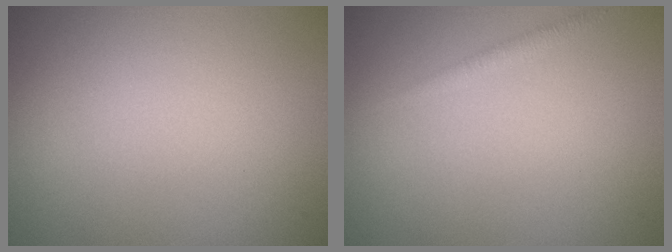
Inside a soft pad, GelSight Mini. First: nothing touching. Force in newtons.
{"total": 1.2, "press": 1.1, "slide": 0.1}